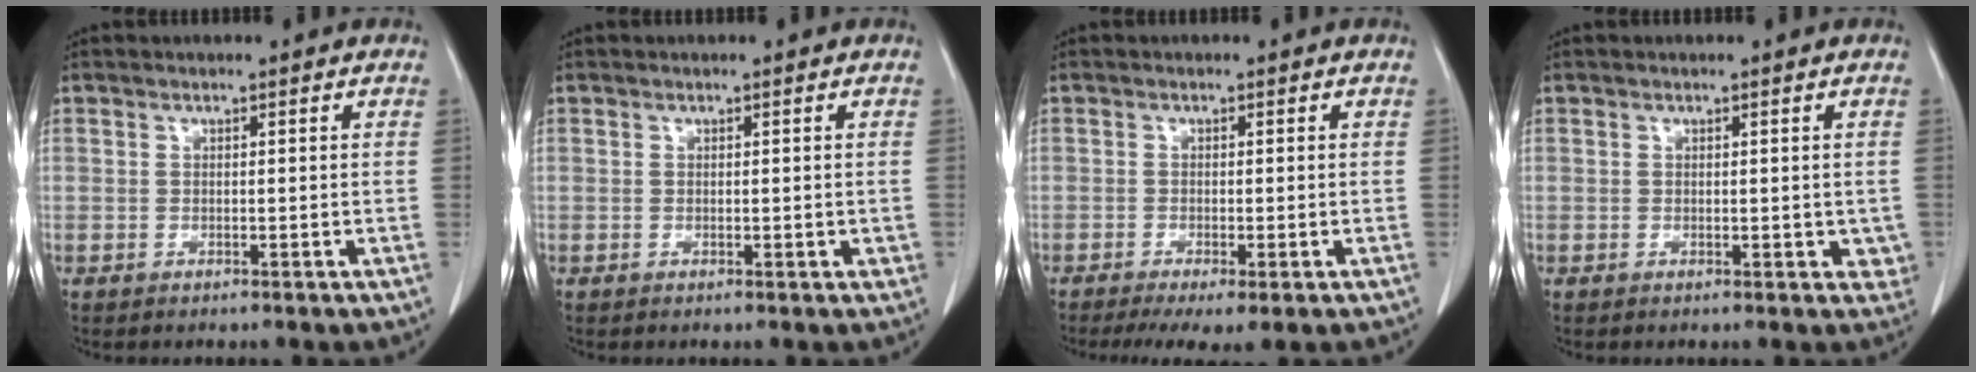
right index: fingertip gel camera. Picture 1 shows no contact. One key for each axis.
{"total": 1.0, "fx": -0.1, "fy": 0.4, "fz": 0.9, "tx": -0.012, "ty": -0.002, "tz": 0.002}
{"total": 6.0, "fx": -4.0, "fy": 1.0, "fz": 4.3, "tx": -0.066, "ty": -0.020, "tz": -0.063}
{"total": 2.7, "fx": 0.0, "fy": 1.6, "fz": 2.1, "tx": -0.007, "ty": -0.002, "tz": 0.002}